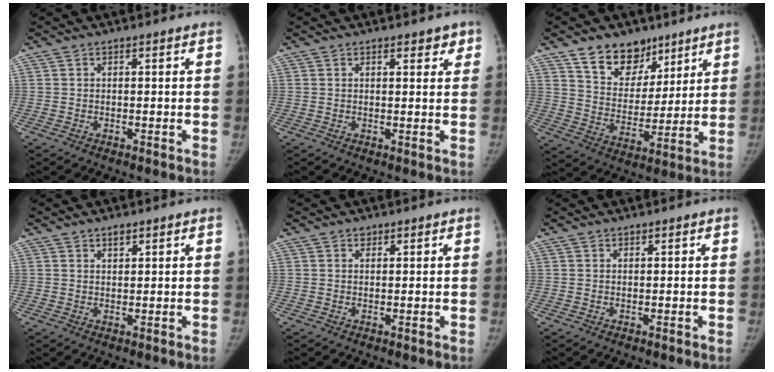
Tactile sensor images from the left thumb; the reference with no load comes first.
{"total": 3.1, "force": [1.9, 1.4, 1.9], "torque": [-0.002, -0.008, 0.022]}
{"total": 12.7, "force": [8.6, 8.3, 4.2], "torque": [-0.022, -0.053, 0.154]}
{"total": 1.4, "force": [1.0, 0.8, 0.6], "torque": [0.002, -0.006, 0.017]}
{"total": 0.7, "force": [0.5, 0.6, 0.0], "torque": [0.010, -0.003, 0.005]}
{"total": 0.0}